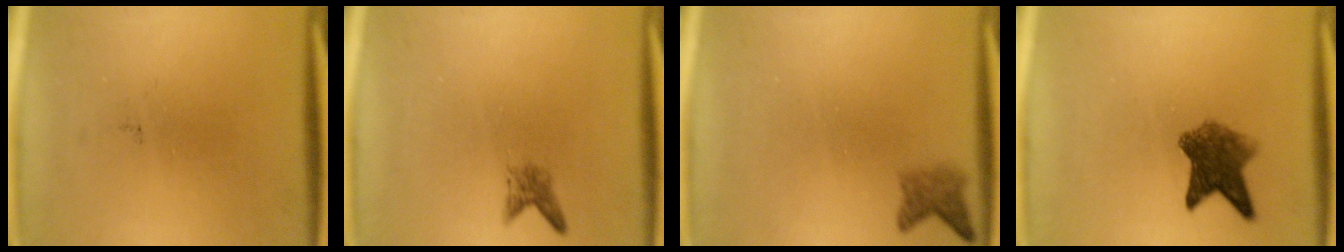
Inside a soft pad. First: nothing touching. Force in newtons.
{"total": 1.6}
{"total": 2.1}
{"total": 6.3}